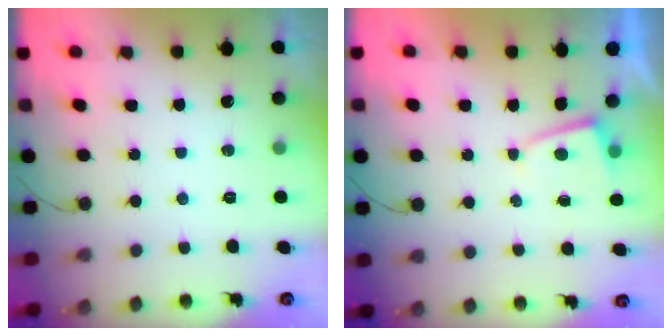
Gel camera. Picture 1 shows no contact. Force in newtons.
{"total": 2.0, "press": 2.0, "slide": 0.3}